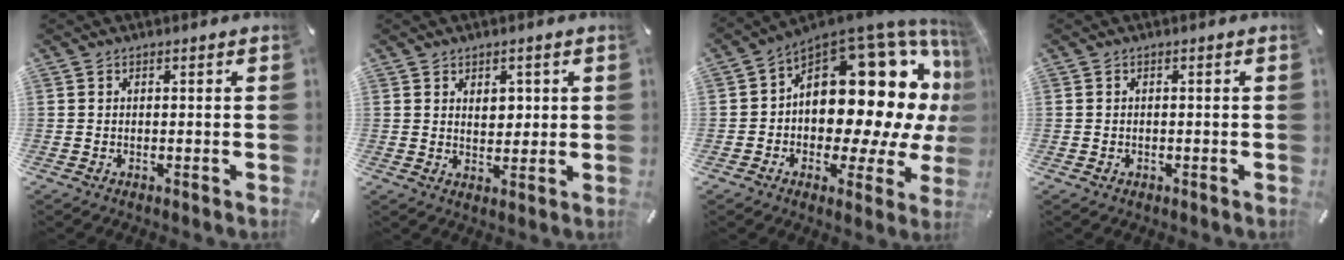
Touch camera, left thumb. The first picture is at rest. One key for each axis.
{"total": 3.7, "fx": 1.4, "fy": 2.9, "fz": 1.9, "tx": -0.019, "ty": -0.003, "tz": 0.019}
{"total": 22.9, "fx": 6.1, "fy": 13.8, "fz": 17.2, "tx": -0.210, "ty": -0.078, "tz": 0.117}
{"total": 0.9, "fx": -0.3, "fy": 0.8, "fz": 0.3, "tx": -0.005, "ty": 0.004, "tz": -0.009}